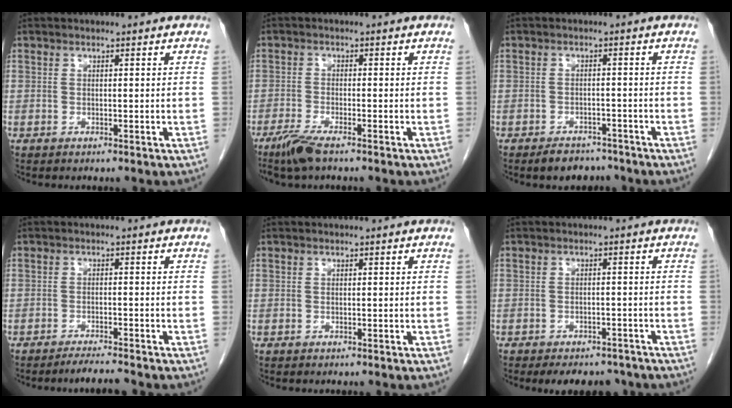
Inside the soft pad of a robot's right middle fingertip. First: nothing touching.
{"total": 4.3, "force": [-3.2, 0.5, 2.9], "torque": [-0.065, -0.011, -0.062]}
{"total": 4.0, "force": [-3.4, 1.8, 0.9], "torque": [-0.016, 0.000, -0.048]}
{"total": 3.0, "force": [-2.8, -0.7, 0.9], "torque": [-0.021, -0.014, -0.047]}
{"total": 0.0}
{"total": 7.4, "force": [-6.3, 3.3, 2.2], "torque": [-0.019, 0.000, -0.075]}